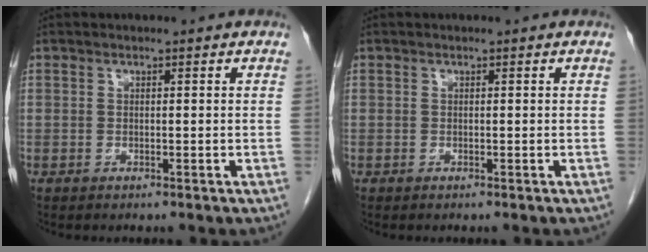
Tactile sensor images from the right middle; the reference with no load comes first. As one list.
[{"total": 0.0}]